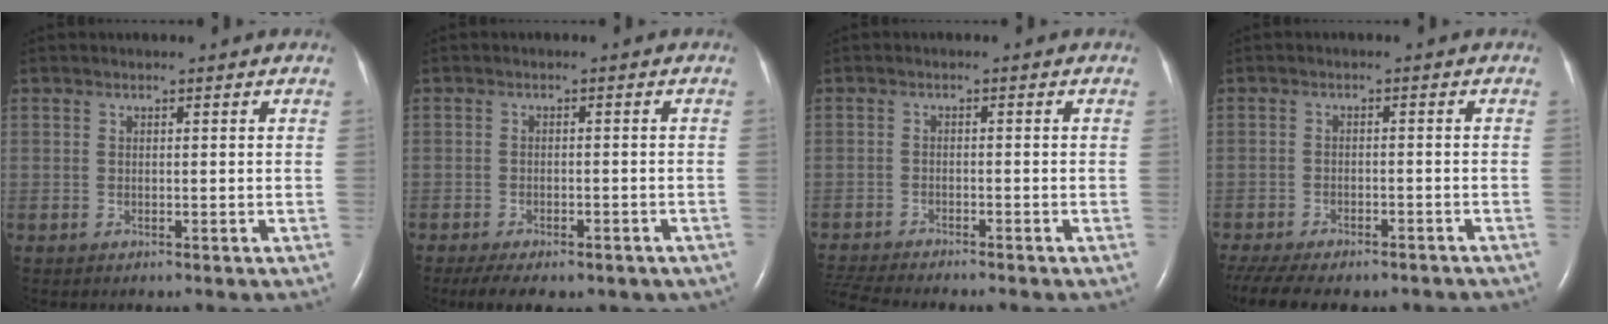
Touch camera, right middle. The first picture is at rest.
{"total": 11.3, "force": [-7.9, 5.1, 6.3], "torque": [-0.102, -0.002, -0.098]}
{"total": 8.5, "force": [-7.8, 0.4, 3.4], "torque": [-0.061, -0.015, -0.125]}
{"total": 16.3, "force": [-13.0, 6.1, 7.6], "torque": [-0.193, -0.017, -0.172]}